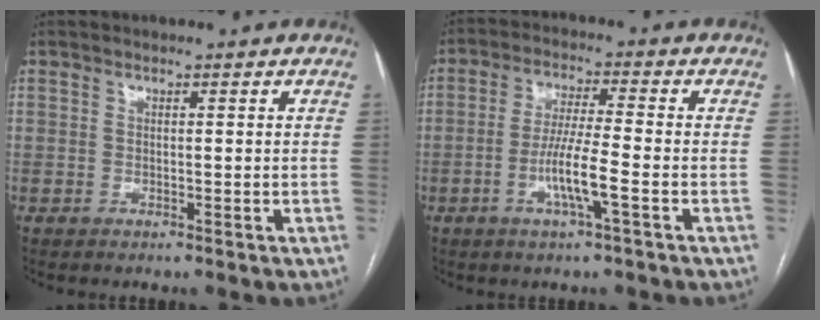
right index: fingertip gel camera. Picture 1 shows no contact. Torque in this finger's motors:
{"motor_torque": [1.16, -0.67, 0.70, 0.17]}